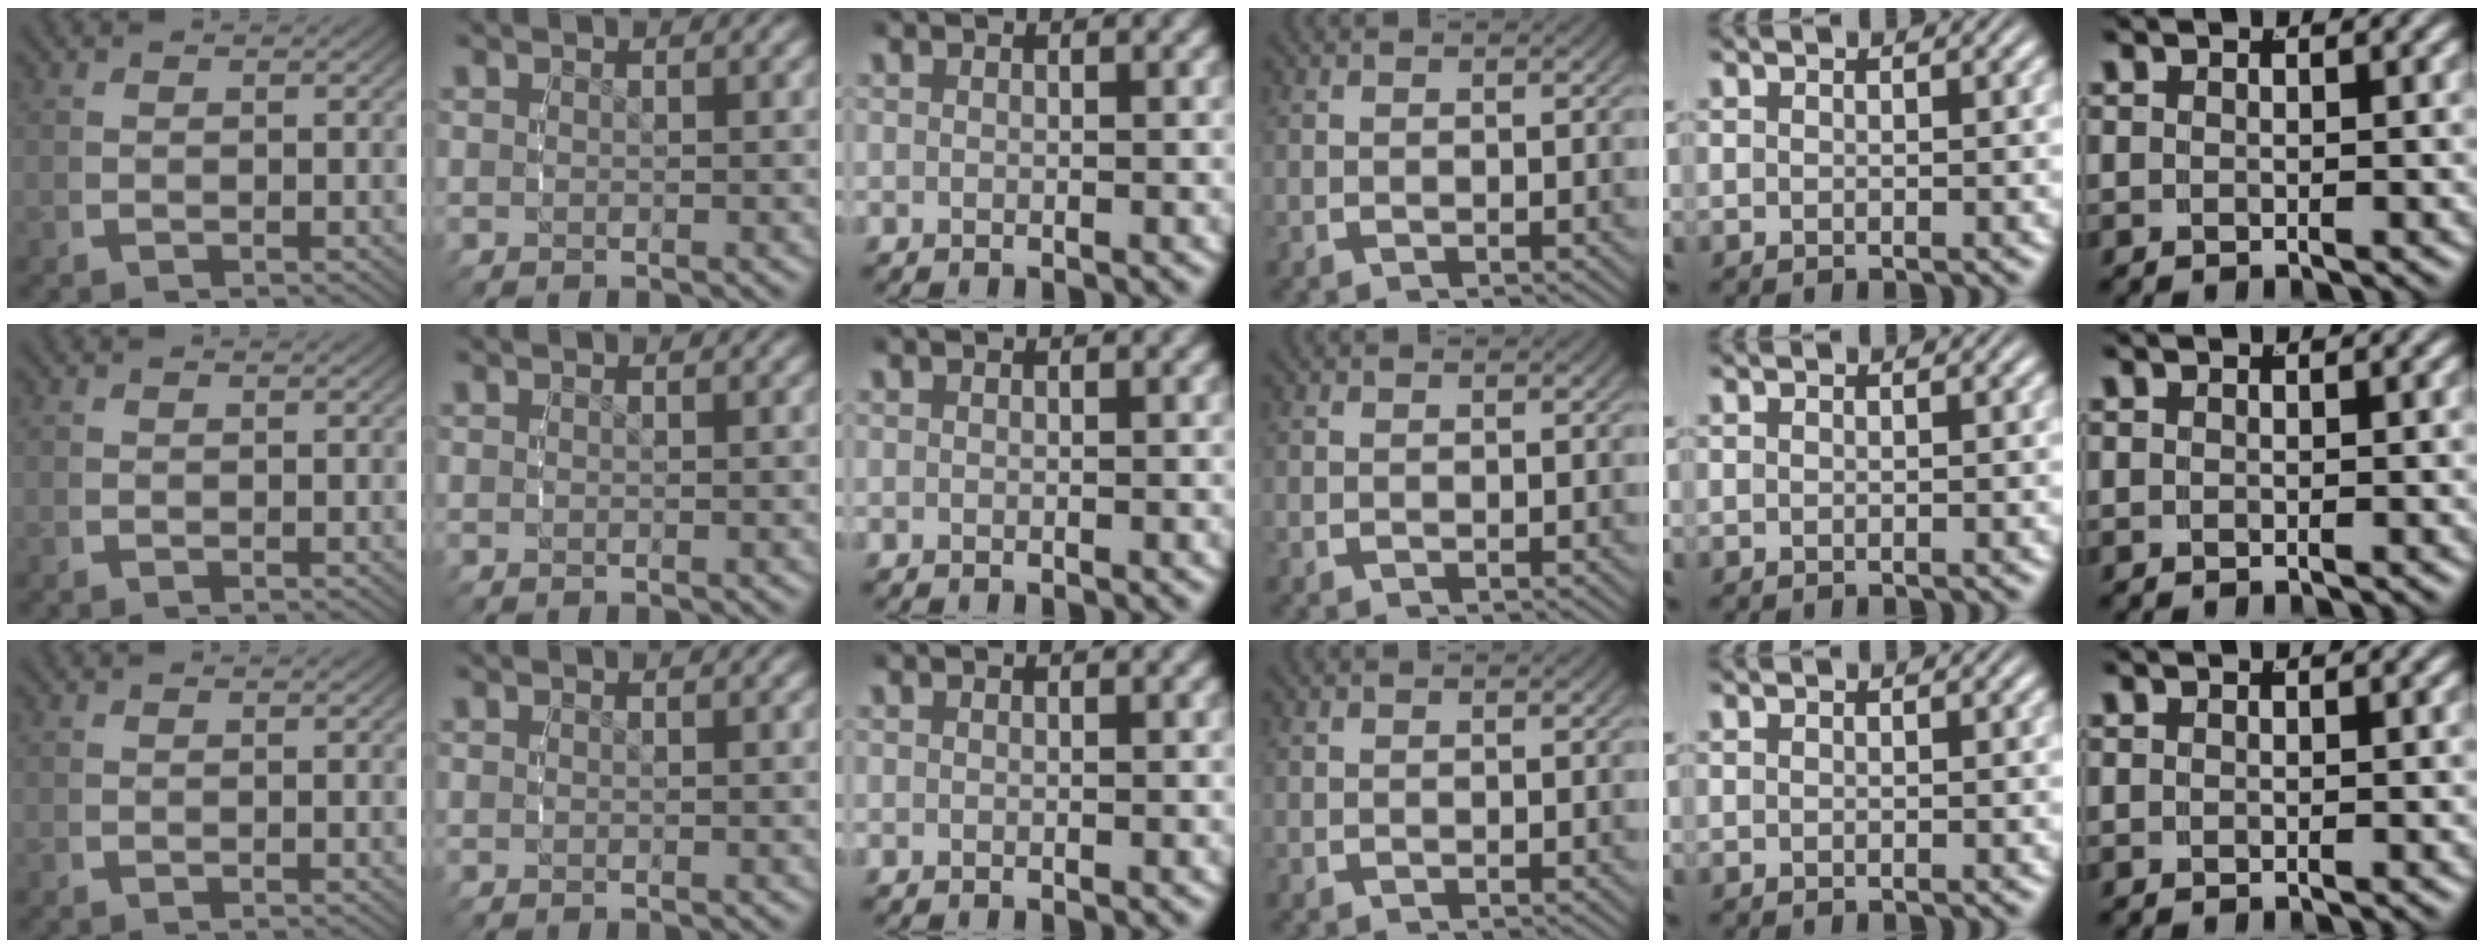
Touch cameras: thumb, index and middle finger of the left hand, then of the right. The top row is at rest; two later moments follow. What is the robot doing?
{"motion": "reach", "object": "air blower"}